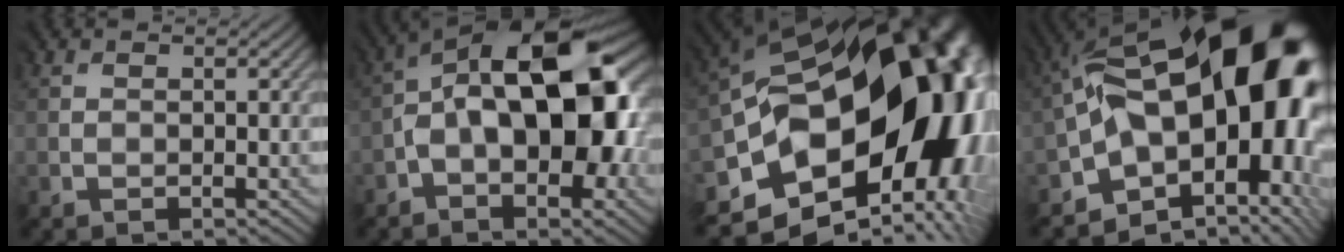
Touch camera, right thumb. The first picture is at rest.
{"total": 18.9, "force": [-0.7, 9.4, 16.4], "torque": [-0.249, 0.027, -0.029]}
{"total": 22.0, "force": [-4.0, 16.2, 14.3], "torque": [-0.231, -0.062, -0.051]}
{"total": 19.7, "force": [0.3, 12.7, 15.1], "torque": [-0.219, -0.033, 0.034]}